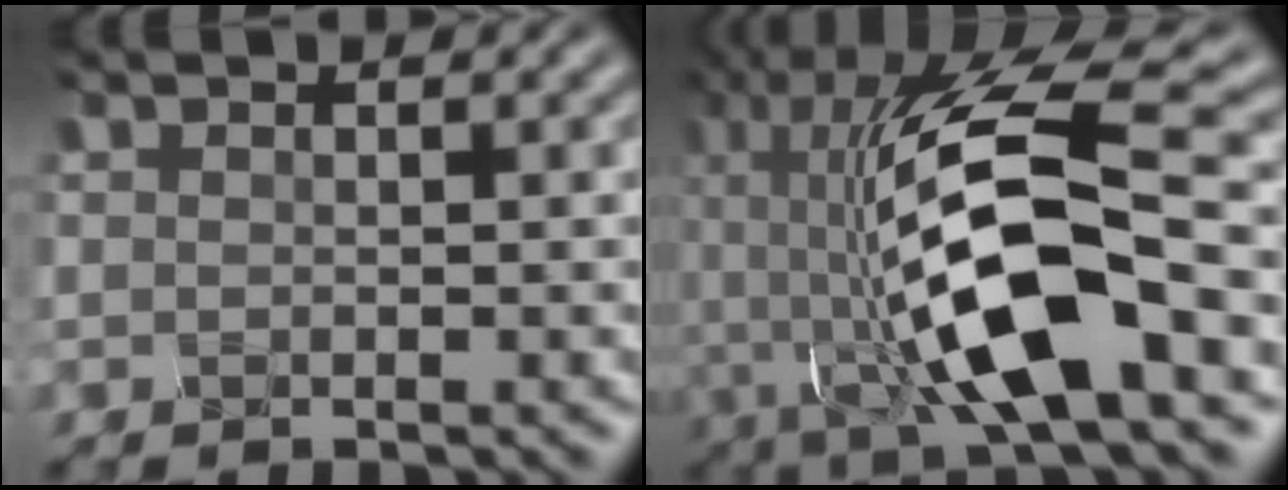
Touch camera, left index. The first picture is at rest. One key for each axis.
{"total": 13.6, "fx": -3.0, "fy": 4.5, "fz": 12.5, "tx": -0.232, "ty": 0.006, "tz": -0.071}